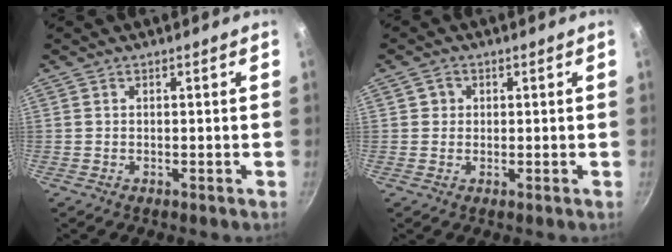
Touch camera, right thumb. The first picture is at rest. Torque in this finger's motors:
{"motor_torque": [-0.11, 0.11, -0.27, 0.33, 0.05]}